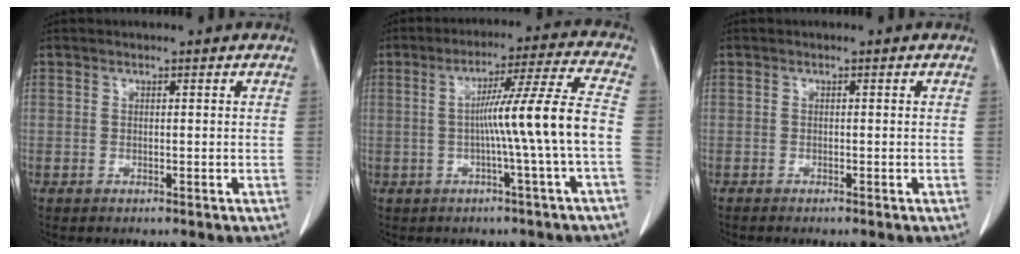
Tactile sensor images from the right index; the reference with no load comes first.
{"total": 10.8, "force": [-1.7, -2.3, 10.4], "torque": [-0.168, 0.013, -0.023]}
{"total": 0.5, "force": [-0.4, -0.1, 0.3], "torque": [-0.009, -0.001, -0.010]}